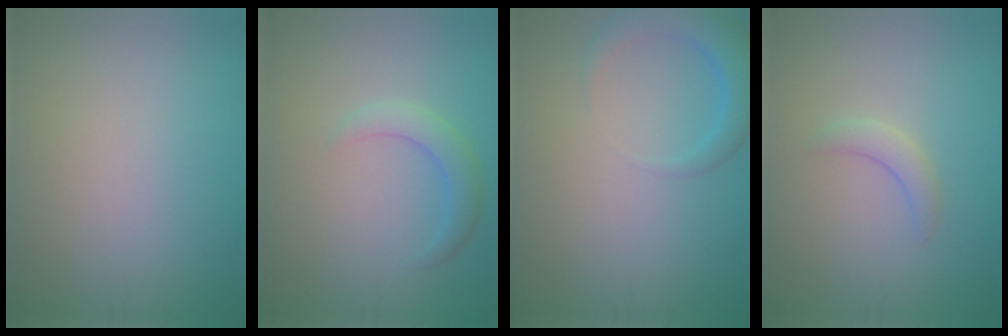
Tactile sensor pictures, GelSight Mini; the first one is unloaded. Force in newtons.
{"total": 2.3, "press": 2.3, "slide": 0.1}
{"total": 3.6, "press": 3.6, "slide": 0.4}
{"total": 1.6, "press": 1.6, "slide": 0.2}